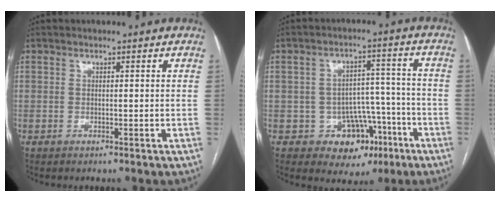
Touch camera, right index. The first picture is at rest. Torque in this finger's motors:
{"motor_torque": [-0.01, -0.31, 0.06, -0.01]}